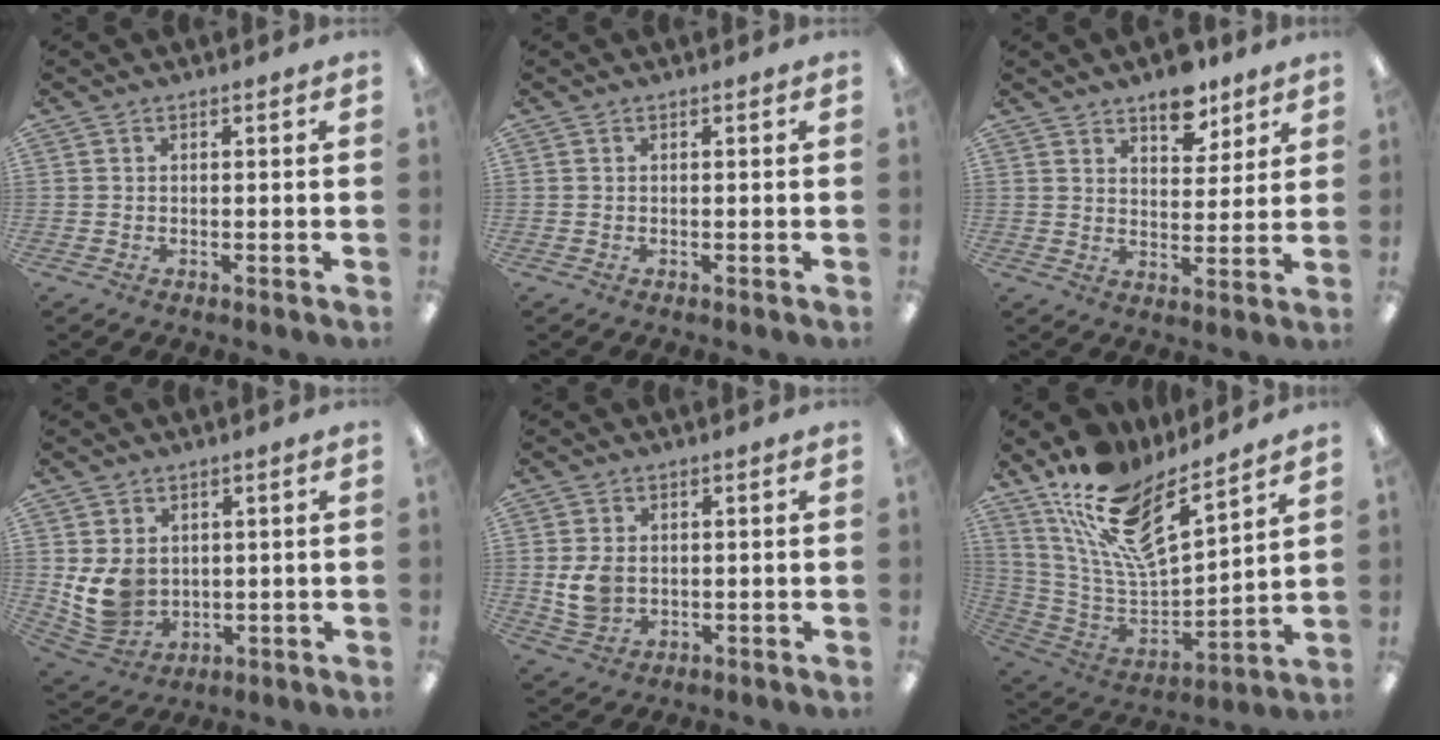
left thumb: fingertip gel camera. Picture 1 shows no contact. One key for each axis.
{"total": 0.0}
{"total": 8.4, "fx": 6.4, "fy": 4.2, "fz": 3.6, "tx": -0.025, "ty": -0.041, "tz": 0.107}
{"total": 9.3, "fx": 1.3, "fy": 7.7, "fz": 5.0, "tx": -0.123, "ty": -0.006, "tz": 0.029}
{"total": 6.1, "fx": 0.4, "fy": 4.7, "fz": 3.9, "tx": -0.085, "ty": 0.000, "tz": 0.007}
{"total": 18.2, "fx": 12.8, "fy": 6.3, "fz": 11.3, "tx": -0.213, "ty": -0.085, "tz": 0.227}